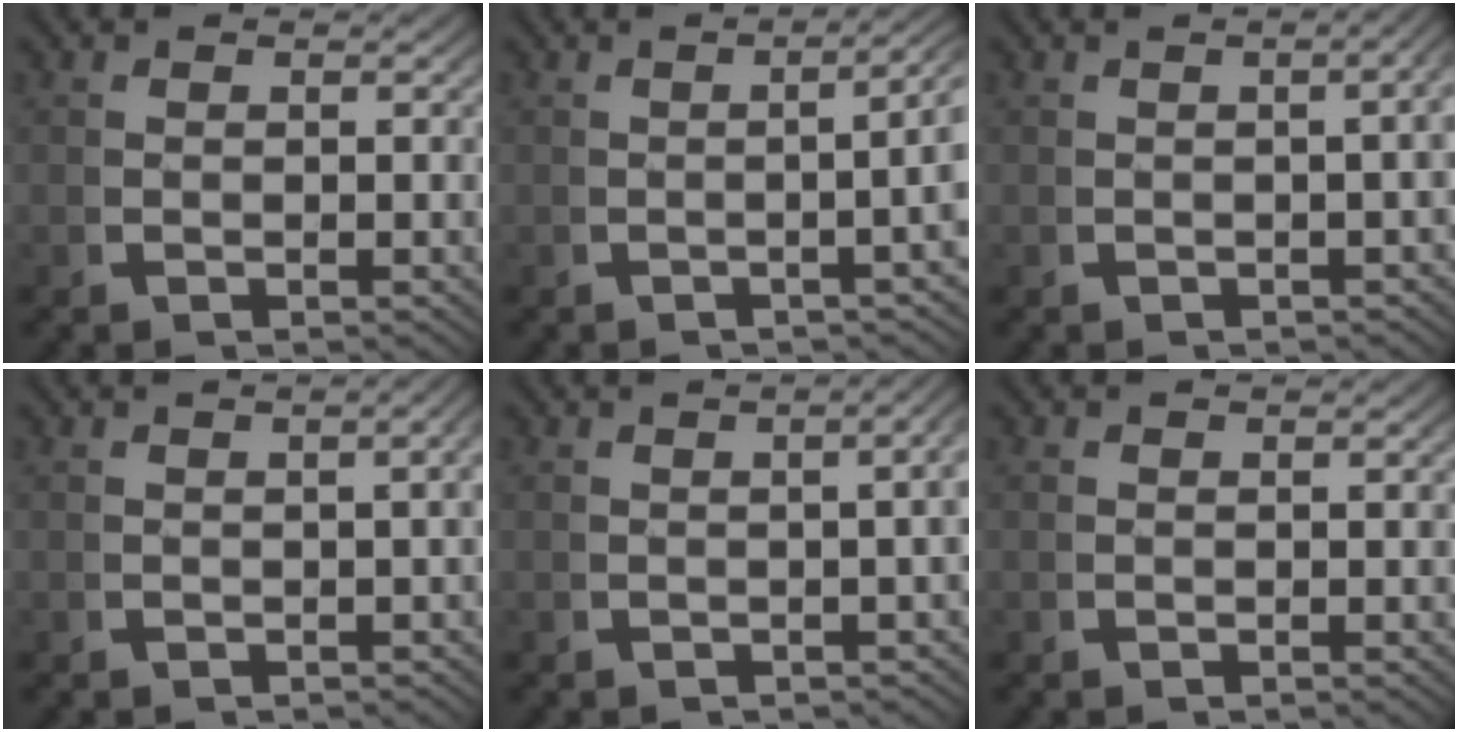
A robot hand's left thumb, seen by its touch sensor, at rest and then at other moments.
{"total": 4.8, "force": [0.7, 1.7, 4.5], "torque": [-0.054, 0.018, -0.005]}
{"total": 4.8, "force": [0.3, 2.2, 4.3], "torque": [-0.040, 0.025, -0.005]}
{"total": 2.3, "force": [-0.3, 0.8, 2.2], "torque": [-0.026, 0.011, -0.005]}
{"total": 5.1, "force": [0.6, 2.3, 4.4], "torque": [-0.039, 0.028, -0.004]}
{"total": 0.0}